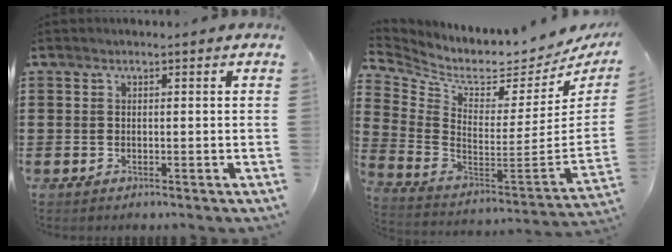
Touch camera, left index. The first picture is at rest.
{"total": 4.6, "force": [3.3, 1.9, 2.6], "torque": [-0.073, -0.048, 0.048]}